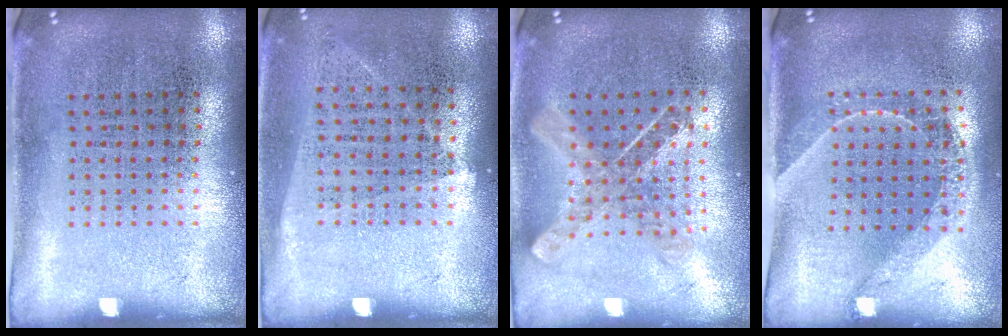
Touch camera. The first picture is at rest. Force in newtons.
{"total": 1.0, "press": 0.8, "slide": 0.5}
{"total": 0.9, "press": 0.9, "slide": 0.1}
{"total": 1.6, "press": 1.3, "slide": 0.9}